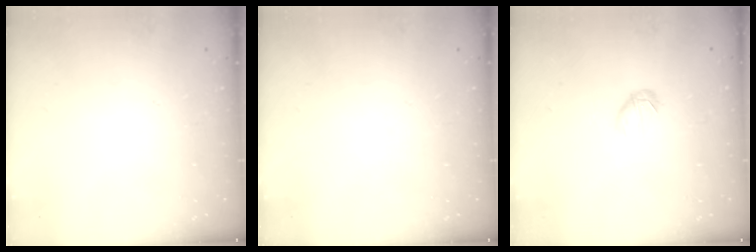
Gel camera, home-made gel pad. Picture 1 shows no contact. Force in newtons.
{"total": 0.0}
{"total": 4.6, "press": 4.5, "slide": 1.3}